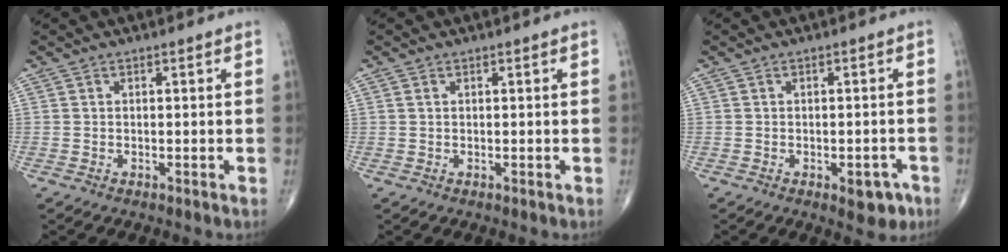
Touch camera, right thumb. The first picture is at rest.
{"total": 0.6, "force": [0.3, 0.3, 0.4], "torque": [-0.010, 0.005, 0.006]}
{"total": 4.6, "force": [-2.2, 2.3, 3.3], "torque": [-0.021, 0.010, -0.020]}